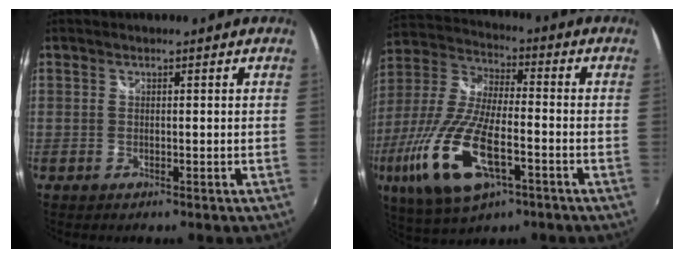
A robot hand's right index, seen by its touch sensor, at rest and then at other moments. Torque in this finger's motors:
{"motor_torque": [1.63, -0.50, 1.05, 0.21]}